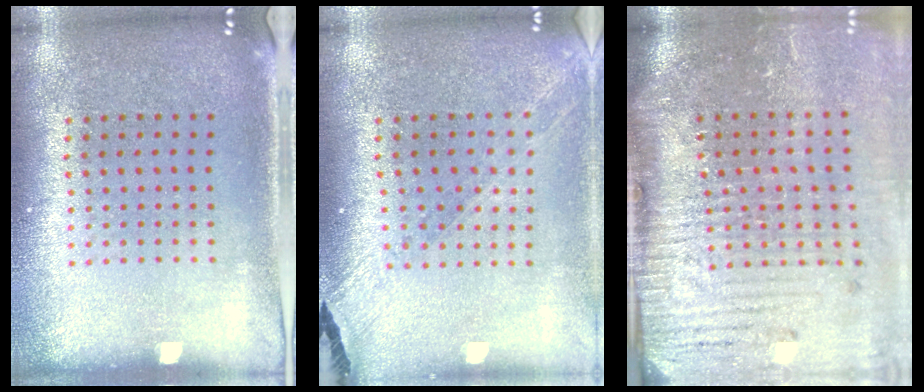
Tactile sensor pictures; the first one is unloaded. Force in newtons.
{"total": 1.4, "press": 1.3, "slide": 0.2}
{"total": 5.0, "press": 4.1, "slide": 2.8}